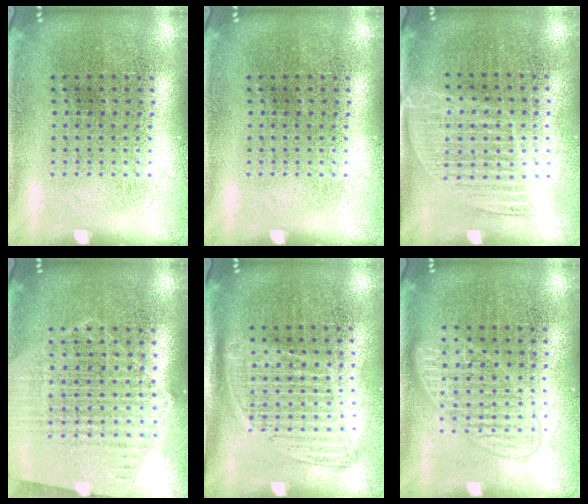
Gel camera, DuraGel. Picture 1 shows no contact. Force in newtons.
{"total": 0.0}
{"total": 1.3, "press": 1.1, "slide": 0.6}
{"total": 1.2, "press": 1.2, "slide": 0.1}
{"total": 1.4, "press": 1.2, "slide": 0.7}
{"total": 1.4, "press": 1.4, "slide": 0.3}